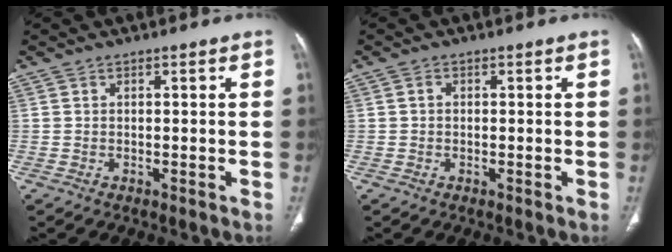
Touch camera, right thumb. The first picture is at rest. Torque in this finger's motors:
{"motor_torque": [-0.17, 0.10, -0.05, 0.02, 0.07]}